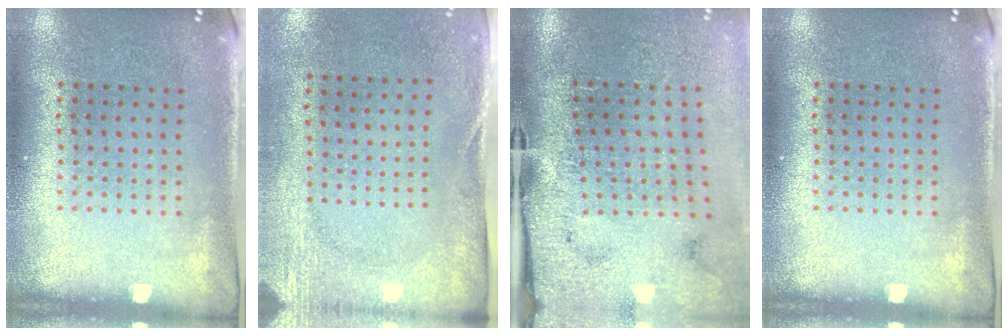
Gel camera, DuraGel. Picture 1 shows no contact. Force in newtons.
{"total": 2.7, "press": 2.1, "slide": 1.7}
{"total": 4.7, "press": 3.6, "slide": 2.9}
{"total": 0.0}